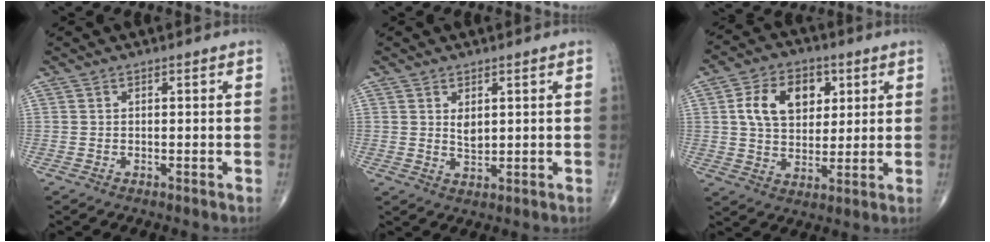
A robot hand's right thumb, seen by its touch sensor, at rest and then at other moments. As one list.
[{"total": 2.6, "force": [0.9, 1.4, 2.0], "torque": [-0.023, -0.010, 0.019]}, {"total": 12.2, "force": [3.5, 8.4, 8.1], "torque": [-0.106, -0.003, 0.061]}]